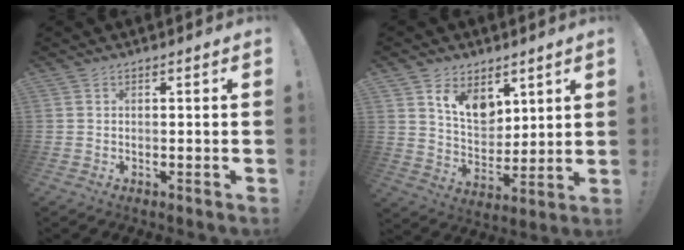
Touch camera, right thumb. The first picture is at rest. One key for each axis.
{"total": 11.3, "fx": 6.8, "fy": 7.6, "fz": 5.0, "tx": -0.090, "ty": -0.034, "tz": 0.133}